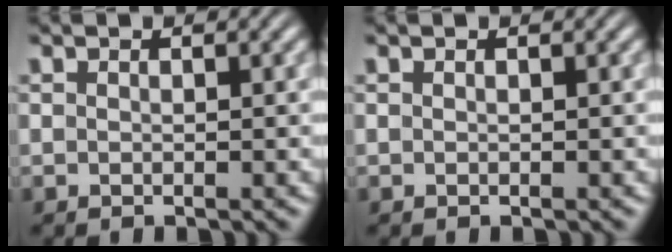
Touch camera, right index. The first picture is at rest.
{"total": 0.0}